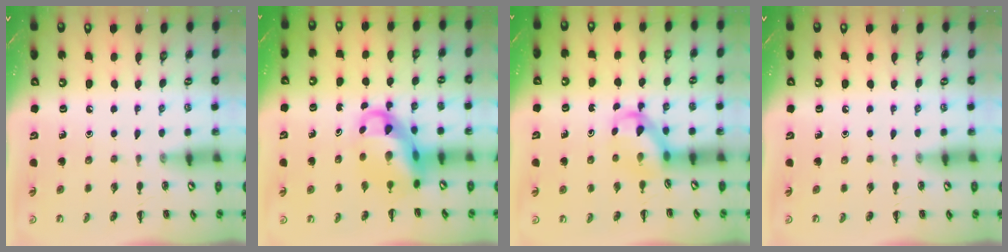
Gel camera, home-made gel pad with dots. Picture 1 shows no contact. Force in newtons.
{"total": 9.0, "press": 8.7, "slide": 2.4}
{"total": 3.7, "press": 3.6, "slide": 0.7}
{"total": 0.0}